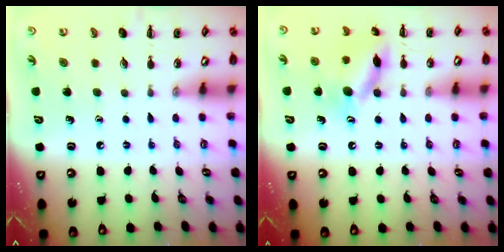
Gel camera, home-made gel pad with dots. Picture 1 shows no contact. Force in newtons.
{"total": 13.2, "press": 13.1, "slide": 1.1}